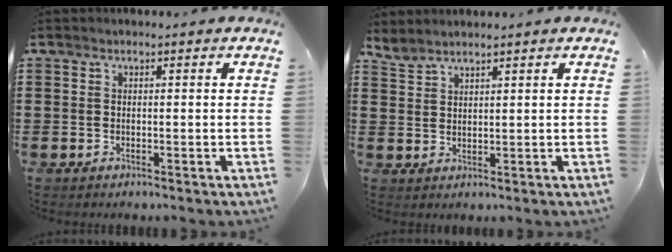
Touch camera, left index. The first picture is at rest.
{"total": 2.1, "force": [2.1, 0.3, 0.1], "torque": [-0.010, -0.003, 0.042]}